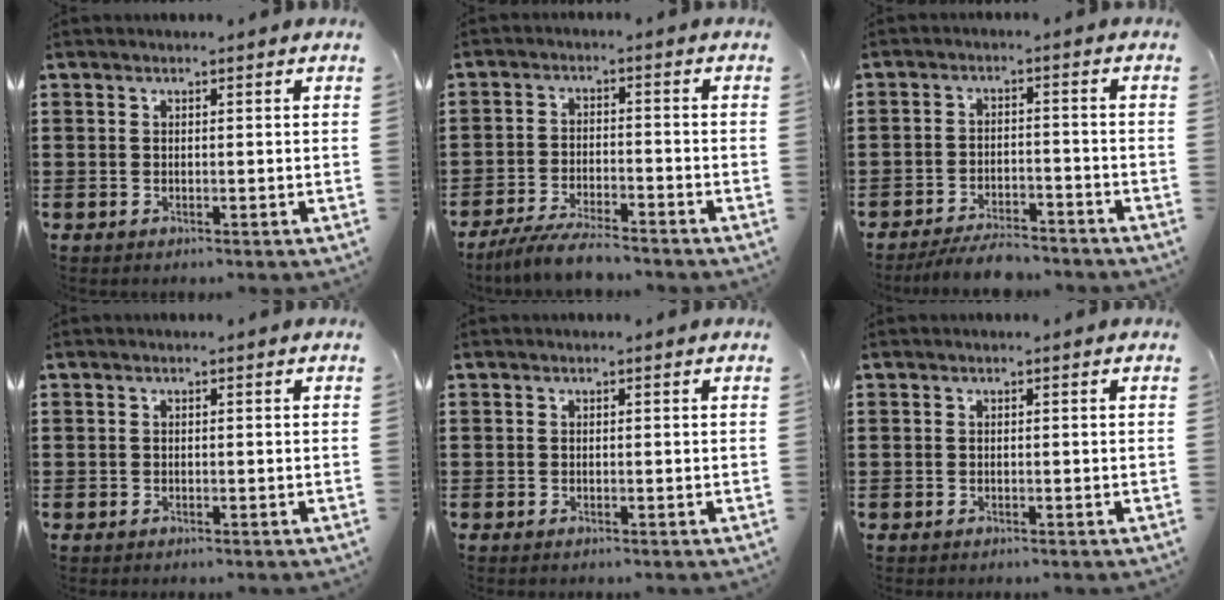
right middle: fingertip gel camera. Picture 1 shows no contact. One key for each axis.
{"total": 5.3, "fx": -4.9, "fy": 0.4, "fz": 2.0, "tx": -0.046, "ty": -0.008, "tz": -0.097}
{"total": 4.7, "fx": -4.4, "fy": 0.8, "fz": 1.5, "tx": -0.023, "ty": 0.004, "tz": -0.085}
{"total": 0.0}
{"total": 0.0}
{"total": 0.0}